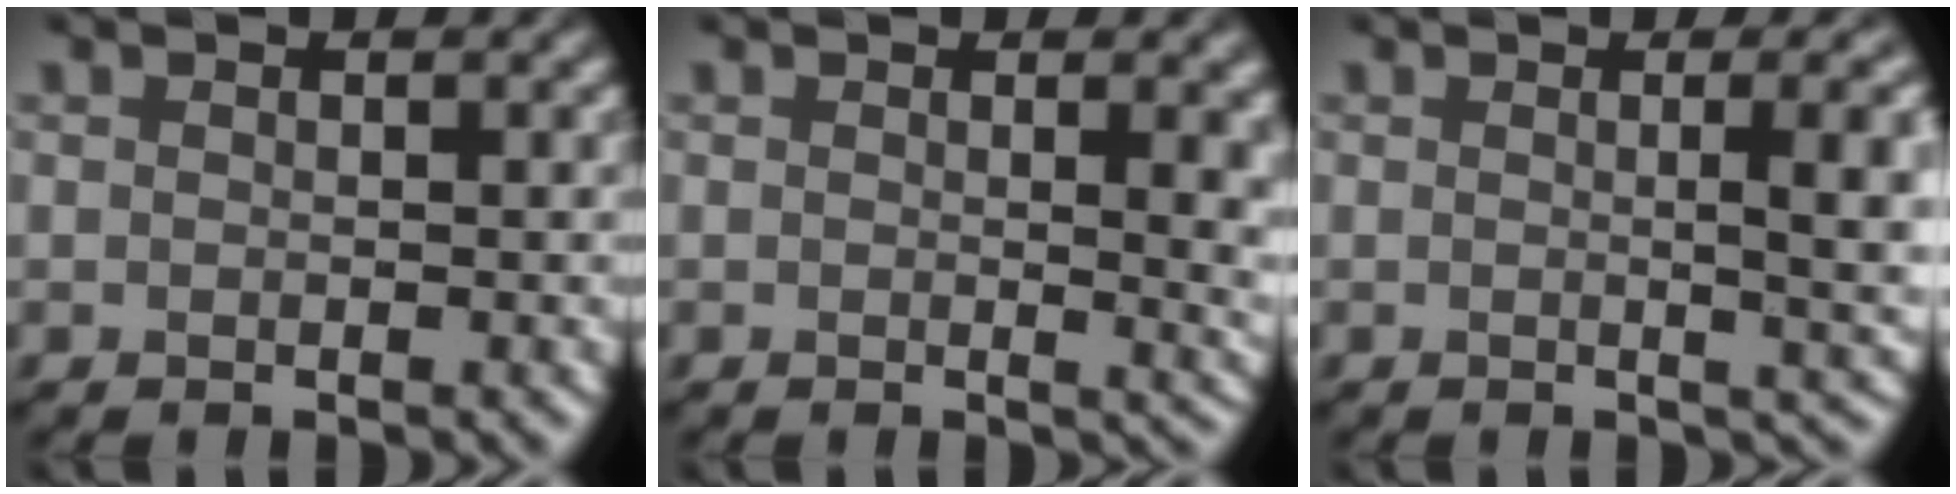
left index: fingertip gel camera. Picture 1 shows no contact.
{"total": 4.6, "force": [0.8, 1.9, 4.1], "torque": [-0.028, -0.005, 0.016]}
{"total": 6.3, "force": [0.5, 2.1, 5.9], "torque": [-0.052, 0.003, 0.007]}